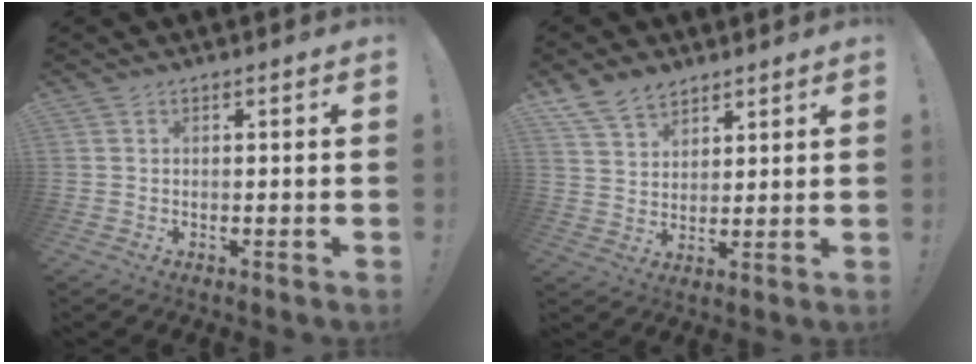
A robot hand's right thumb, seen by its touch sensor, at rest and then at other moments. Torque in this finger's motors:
{"motor_torque": [-0.48, 0.76, 0.63, 0.54, 0.04]}